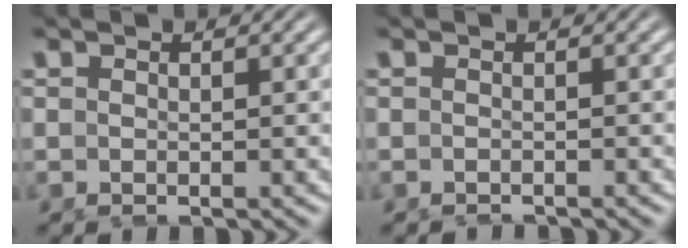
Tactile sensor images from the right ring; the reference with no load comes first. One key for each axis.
{"total": 1.0, "fx": -1.0, "fy": -0.2, "fz": -0.2, "tx": -0.002, "ty": -0.003, "tz": -0.017}